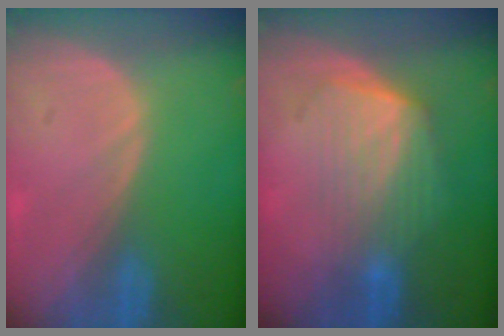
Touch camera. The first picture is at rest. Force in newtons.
{"total": 7.0, "press": 6.4, "slide": 2.8}